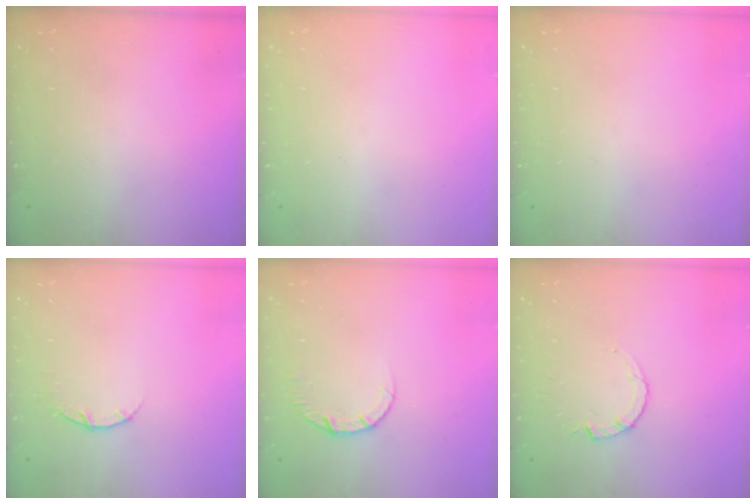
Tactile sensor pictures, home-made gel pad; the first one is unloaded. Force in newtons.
{"total": 0.0}
{"total": 0.0}
{"total": 3.7, "press": 3.7, "slide": 0.6}
{"total": 4.5, "press": 4.5, "slide": 0.4}
{"total": 1.0, "press": 0.9, "slide": 0.3}